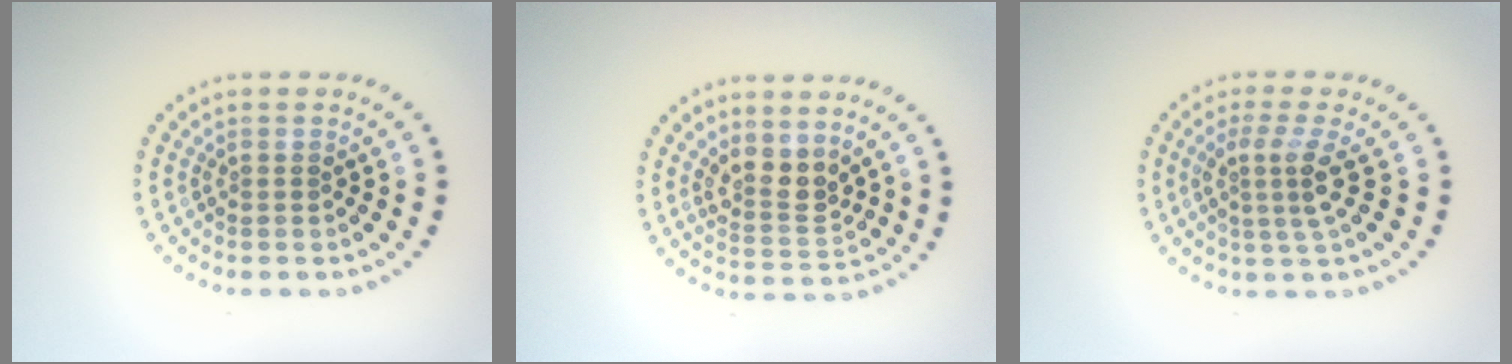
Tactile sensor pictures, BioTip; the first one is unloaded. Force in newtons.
{"total": 2.8, "press": 2.4, "slide": 1.4}
{"total": 3.0, "press": 2.1, "slide": 2.1}